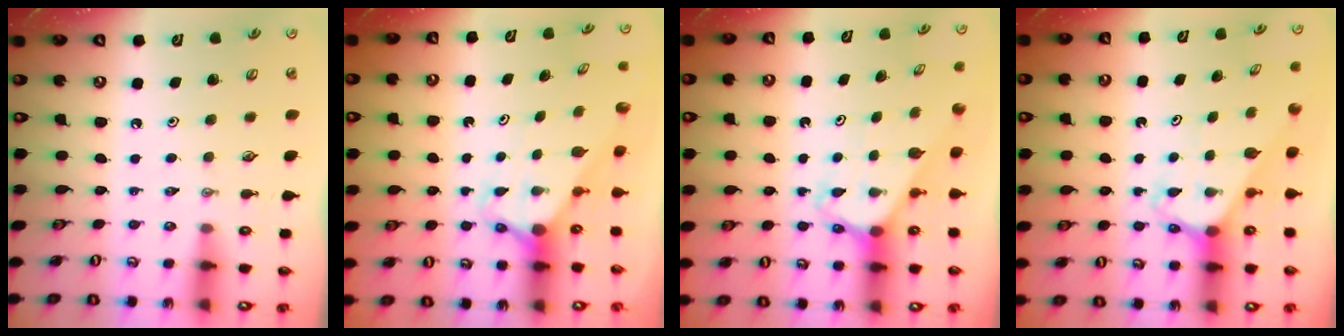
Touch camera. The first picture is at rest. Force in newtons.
{"total": 2.7, "press": 2.7, "slide": 0.0}
{"total": 2.7, "press": 2.7, "slide": 0.2}
{"total": 2.6, "press": 2.6, "slide": 0.2}